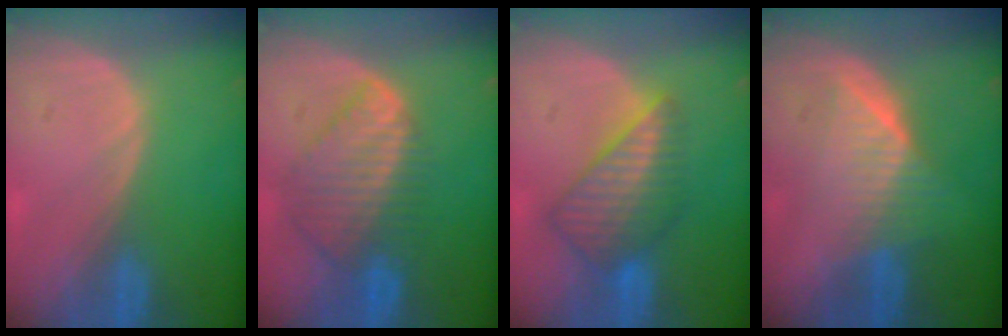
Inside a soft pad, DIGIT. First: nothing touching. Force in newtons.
{"total": 8.8, "press": 7.6, "slide": 4.4}
{"total": 7.8, "press": 7.1, "slide": 3.4}
{"total": 6.5, "press": 6.2, "slide": 1.8}